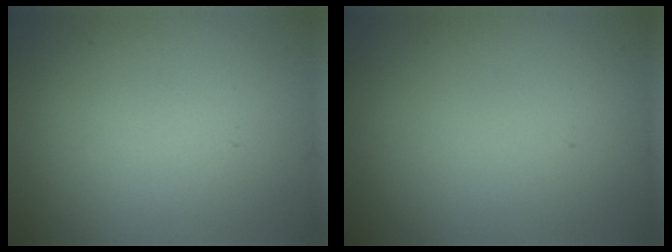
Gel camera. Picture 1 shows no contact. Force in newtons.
{"total": 0.0}